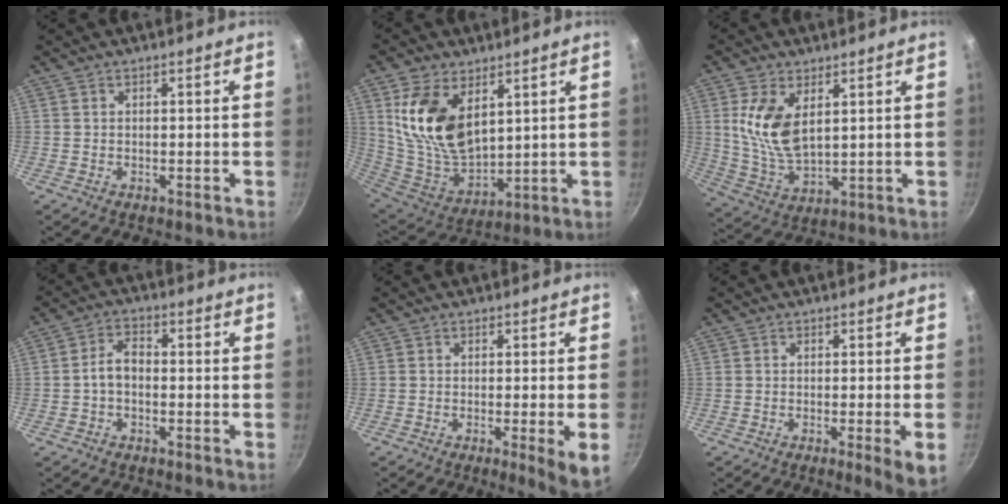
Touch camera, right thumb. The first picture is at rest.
{"total": 17.1, "force": [6.1, 10.1, 12.4], "torque": [-0.218, -0.048, 0.134]}
{"total": 11.5, "force": [3.3, 6.2, 9.1], "torque": [-0.176, -0.026, 0.074]}
{"total": 4.3, "force": [-1.1, 2.7, 3.2], "torque": [-0.054, 0.026, -0.028]}
{"total": 6.0, "force": [-1.7, 0.4, 5.7], "torque": [-0.084, -0.003, -0.023]}
{"total": 5.3, "force": [-1.7, 0.3, 5.0], "torque": [-0.074, 0.000, -0.024]}